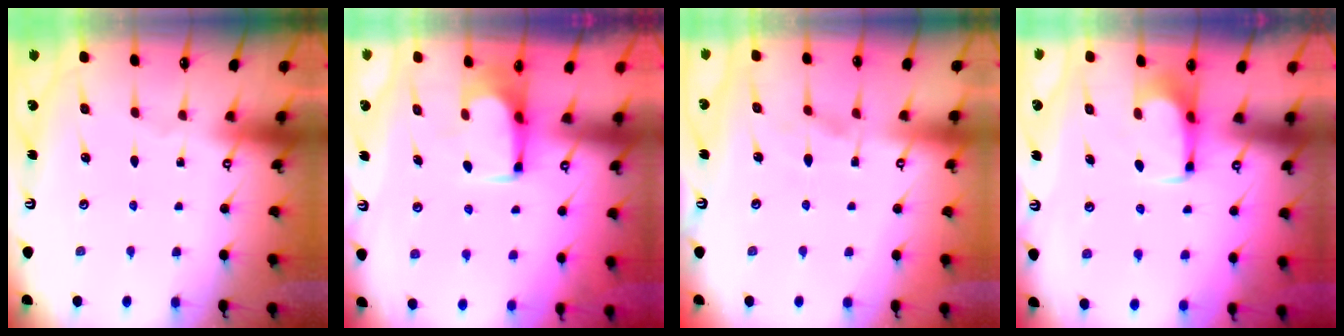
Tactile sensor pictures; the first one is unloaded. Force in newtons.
{"total": 1.5, "press": 1.5, "slide": 0.3}
{"total": 4.9, "press": 4.7, "slide": 1.3}
{"total": 1.5, "press": 1.5, "slide": 0.4}